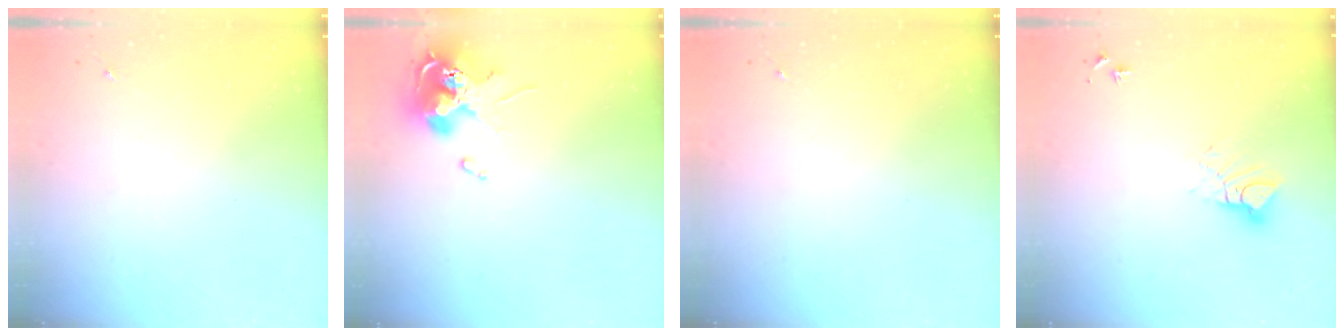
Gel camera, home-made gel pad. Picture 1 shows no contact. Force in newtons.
{"total": 12.4, "press": 12.3, "slide": 1.1}
{"total": 0.0}
{"total": 6.6, "press": 6.6, "slide": 0.4}